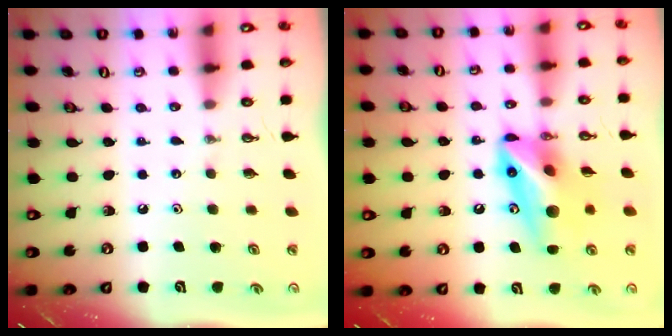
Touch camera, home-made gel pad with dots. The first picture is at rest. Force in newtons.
{"total": 11.1, "press": 11.0, "slide": 1.9}